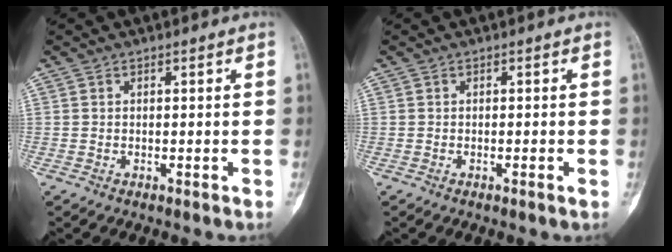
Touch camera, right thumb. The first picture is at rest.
{"total": 0.8, "force": [-0.3, 0.0, 0.7], "torque": [-0.013, -0.001, -0.003]}